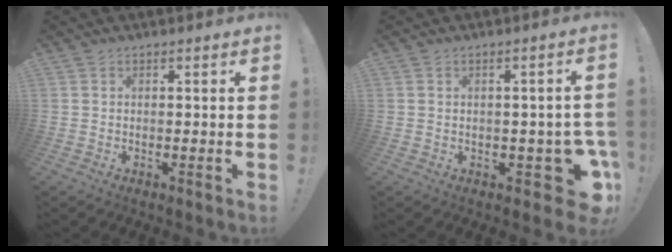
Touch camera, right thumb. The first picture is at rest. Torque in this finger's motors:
{"motor_torque": [1.18, 0.28, 0.36, -0.33, -0.01]}